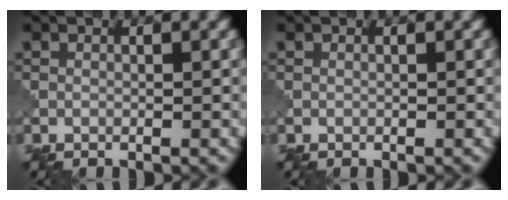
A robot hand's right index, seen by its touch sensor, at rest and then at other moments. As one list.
[{"total": 0.0}]